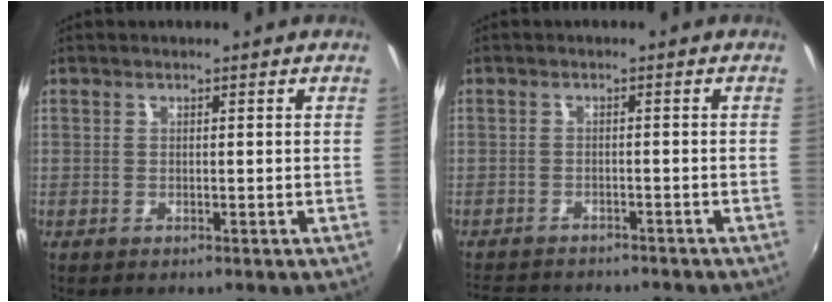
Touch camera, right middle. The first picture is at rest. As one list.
[{"total": 8.6, "force": [-7.7, 2.6, 2.7], "torque": [-0.072, -0.012, -0.116]}]